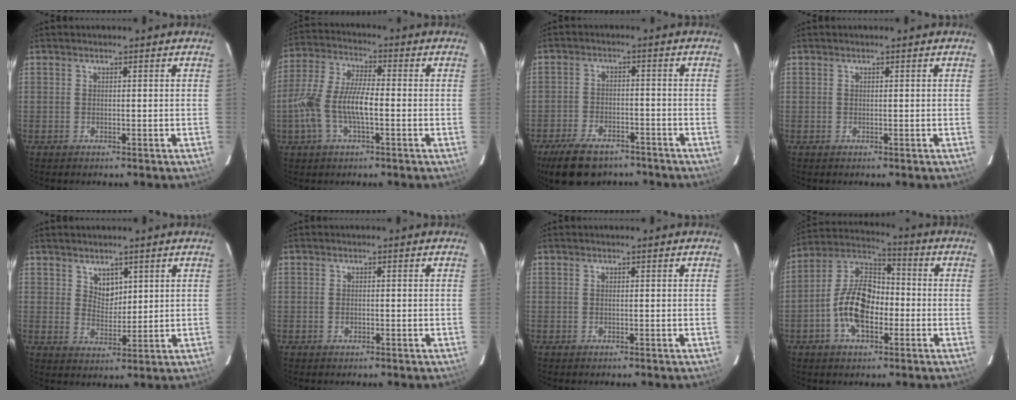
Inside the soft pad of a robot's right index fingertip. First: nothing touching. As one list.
[{"total": 11.0, "force": [-2.6, 3.9, 10.0], "torque": [-0.216, 0.006, -0.053]}, {"total": 12.7, "force": [-9.7, 5.8, 5.9], "torque": [-0.139, -0.005, -0.150]}, {"total": 0.0}, {"total": 4.1, "force": [2.5, 2.8, 1.6], "torque": [-0.018, 0.000, 0.048]}, {"total": 1.0, "force": [-0.3, 0.7, 0.6], "torque": [-0.012, 0.001, -0.005]}, {"total": 0.0}, {"total": 12.7, "force": [-3.8, 6.9, 10.0], "torque": [-0.202, 0.016, -0.070]}]